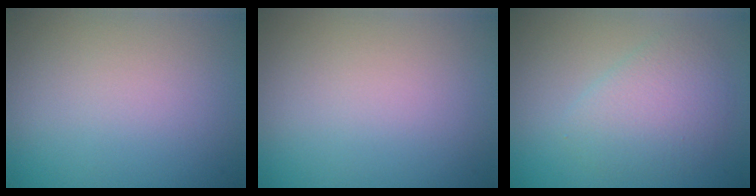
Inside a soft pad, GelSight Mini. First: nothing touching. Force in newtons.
{"total": 0.0}
{"total": 3.7, "press": 3.7, "slide": 0.1}